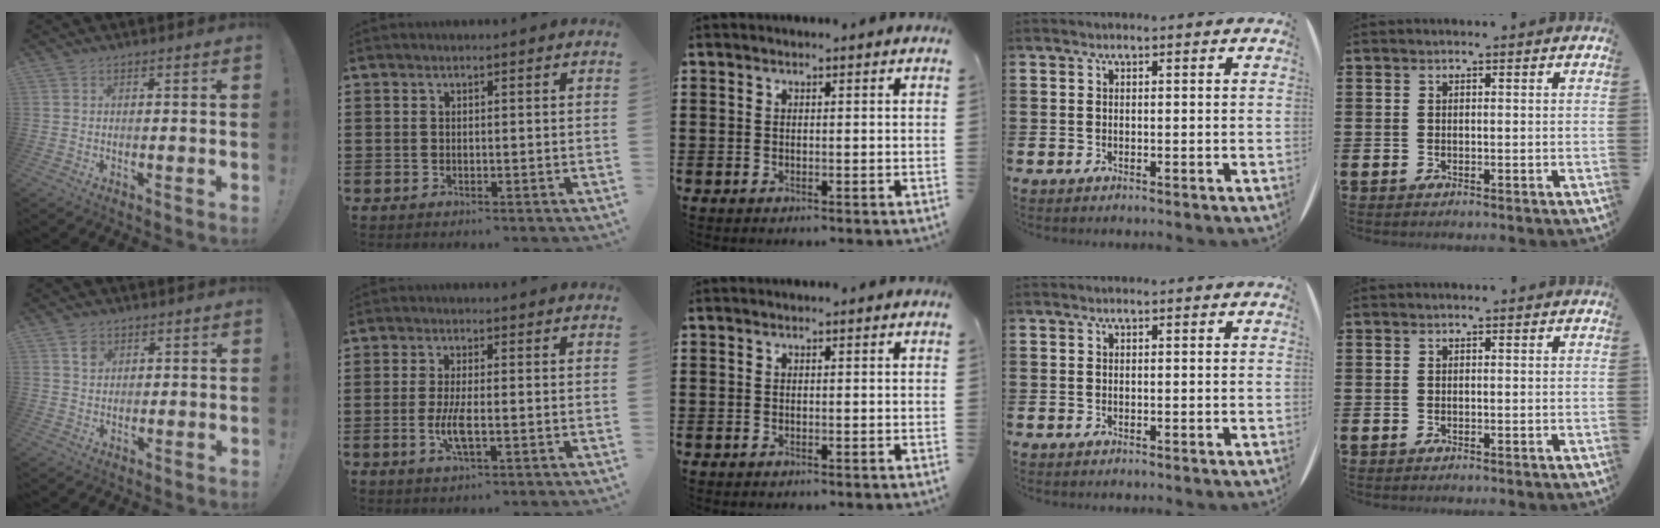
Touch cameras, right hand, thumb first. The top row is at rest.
{"thumb": {"total": 3.3, "force": [1.7, 2.5, 1.2], "torque": [-0.004, -0.007, 0.029]}, "index": {"total": 4.4, "force": [-1.2, 1.0, 4.1], "torque": [-0.090, -0.007, -0.026]}}